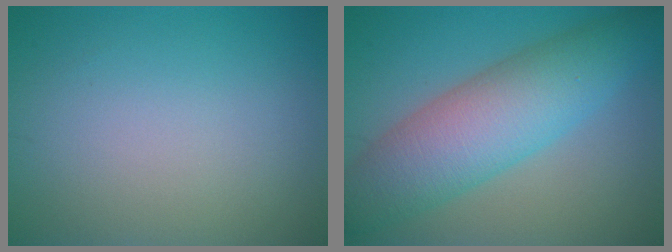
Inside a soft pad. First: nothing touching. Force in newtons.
{"total": 8.3, "press": 8.3, "slide": 0.2}